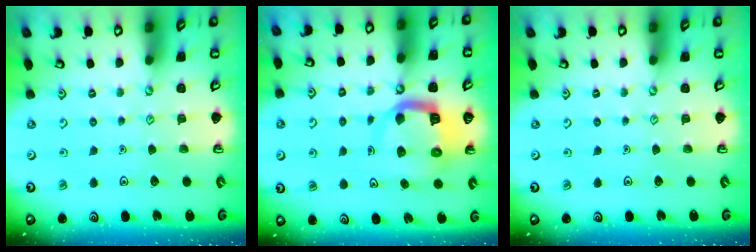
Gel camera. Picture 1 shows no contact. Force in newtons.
{"total": 9.0, "press": 9.0, "slide": 1.1}
{"total": 0.0}